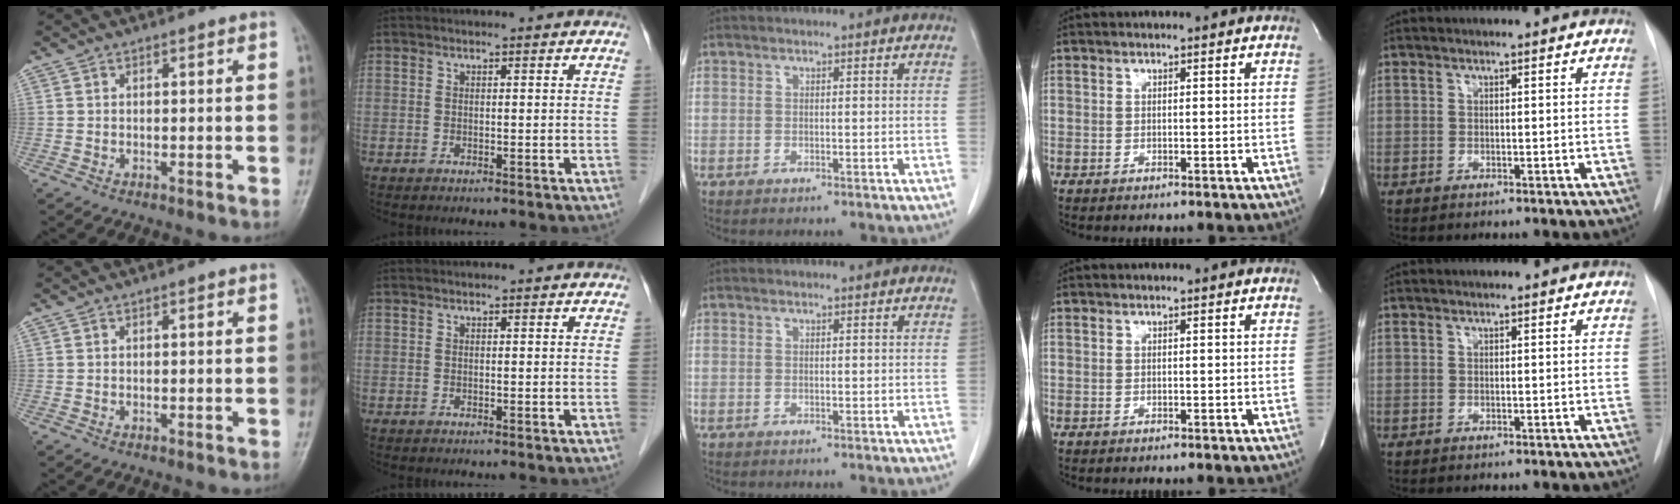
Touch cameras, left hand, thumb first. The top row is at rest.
{}